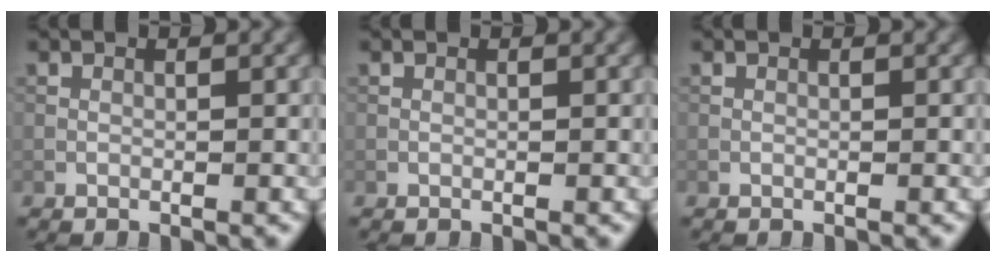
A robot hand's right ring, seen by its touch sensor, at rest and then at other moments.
{"total": 0.0}
{"total": 0.0}